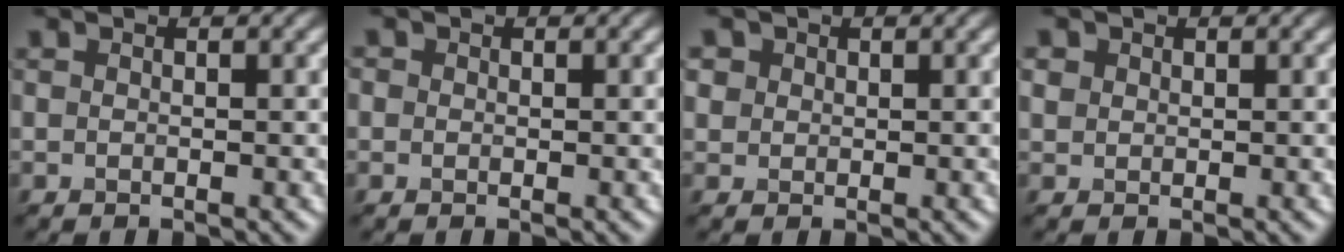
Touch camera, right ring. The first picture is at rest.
{"total": 0.0}
{"total": 1.0, "force": [0.6, 0.5, -0.6], "torque": [-0.005, 0.008, 0.018]}
{"total": 0.8, "force": [0.2, 0.0, -0.7], "torque": [-0.001, 0.006, 0.021]}